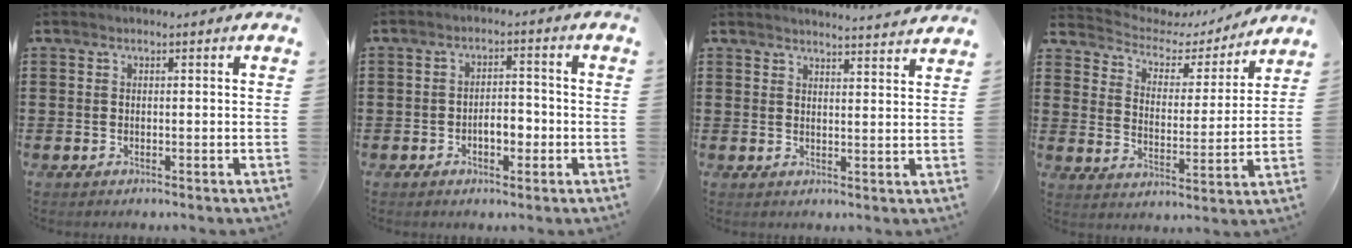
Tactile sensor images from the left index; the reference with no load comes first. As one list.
[{"total": 3.8, "force": [-1.3, 1.9, 3.0], "torque": [-0.049, 0.003, -0.027]}, {"total": 3.0, "force": [3.0, -0.6, 0.1], "torque": [-0.004, -0.023, 0.052]}, {"total": 3.9, "force": [3.5, 1.6, 0.6], "torque": [-0.038, -0.028, 0.052]}]